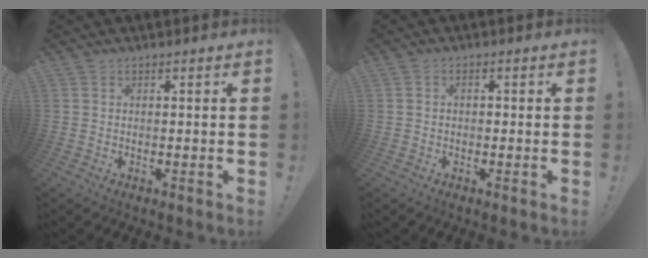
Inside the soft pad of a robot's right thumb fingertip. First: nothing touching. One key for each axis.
{"total": 1.3, "fx": -0.8, "fy": 0.8, "fz": 0.5, "tx": -0.008, "ty": 0.004, "tz": -0.016}